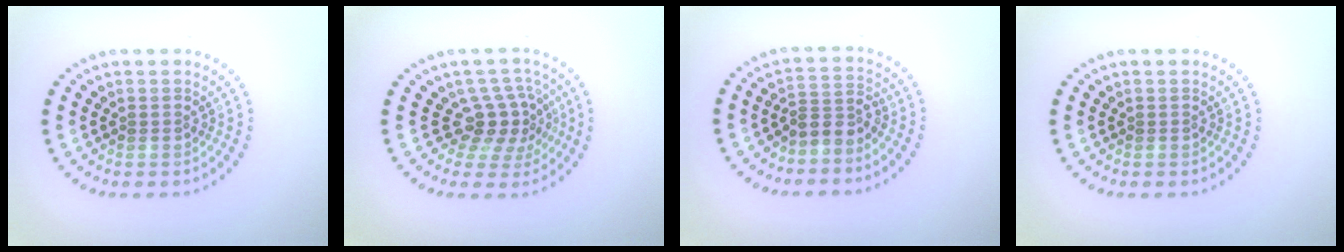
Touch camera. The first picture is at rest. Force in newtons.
{"total": 3.6, "press": 2.9, "slide": 2.1}
{"total": 2.5, "press": 1.8, "slide": 1.7}
{"total": 0.0}